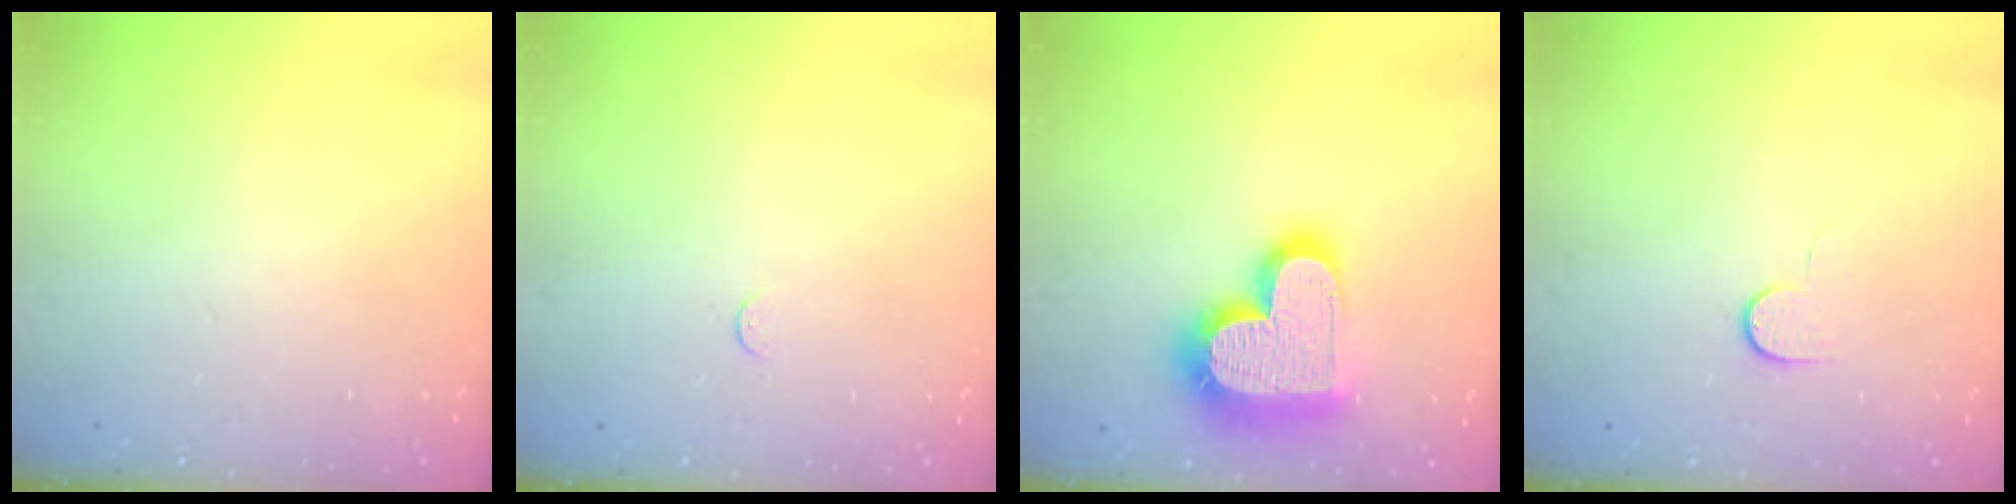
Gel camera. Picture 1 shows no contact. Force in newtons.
{"total": 2.7, "press": 2.7, "slide": 0.2}
{"total": 22.2, "press": 22.1, "slide": 1.8}
{"total": 4.6, "press": 4.6, "slide": 0.5}